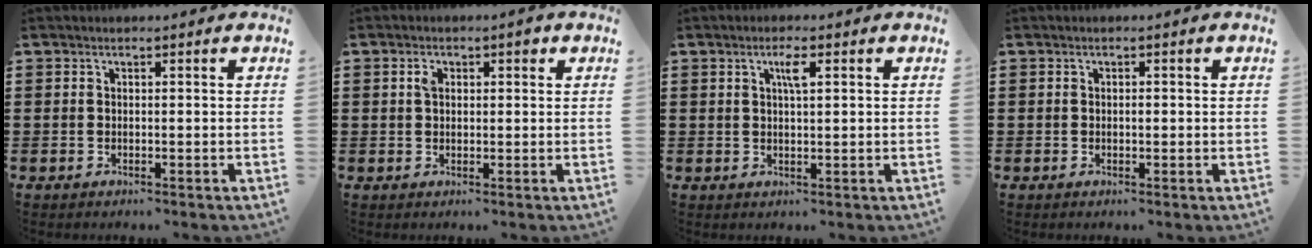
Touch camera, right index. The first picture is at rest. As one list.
[{"total": 2.7, "force": [0.9, 1.5, 2.1], "torque": [-0.037, 0.006, 0.013]}, {"total": 2.6, "force": [1.0, 0.4, 2.4], "torque": [-0.041, 0.000, 0.013]}, {"total": 0.8, "force": [0.0, 0.3, 0.7], "torque": [-0.015, -0.002, 0.000]}]